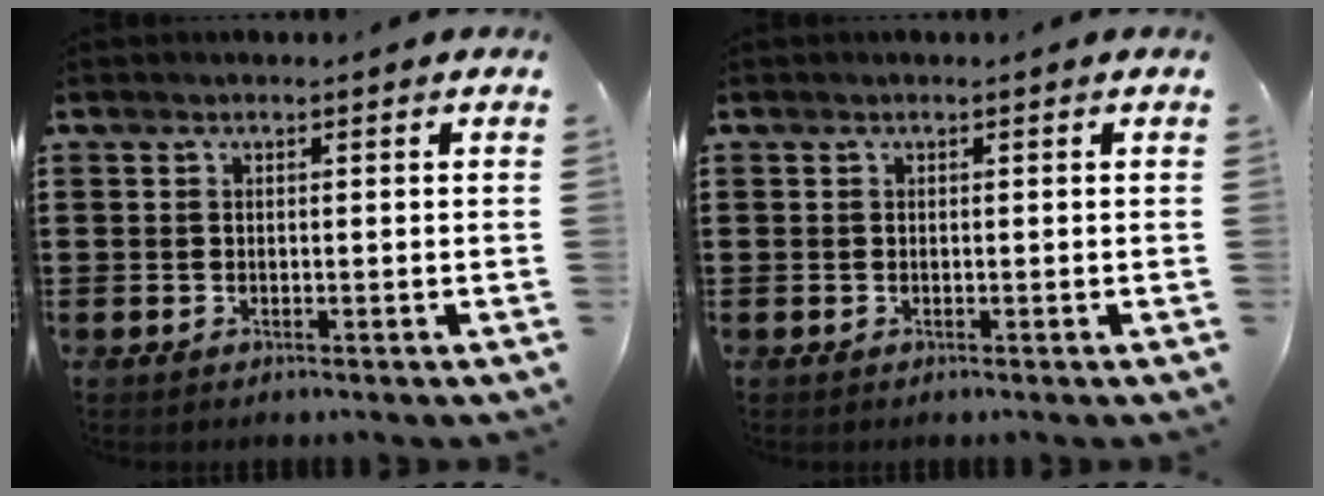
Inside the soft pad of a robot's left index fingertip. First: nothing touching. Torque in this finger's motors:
{"motor_torque": [0.00, 0.00, 0.00, -0.01]}